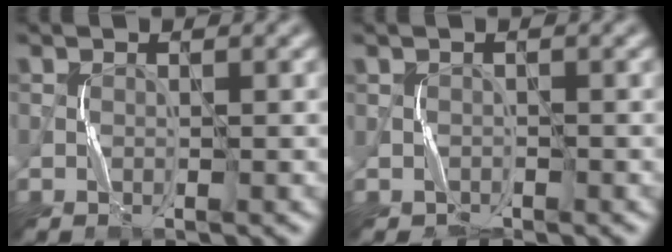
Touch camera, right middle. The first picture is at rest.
{"total": 1.0, "force": [-0.1, 1.0, 0.0], "torque": [0.003, -0.002, 0.001]}